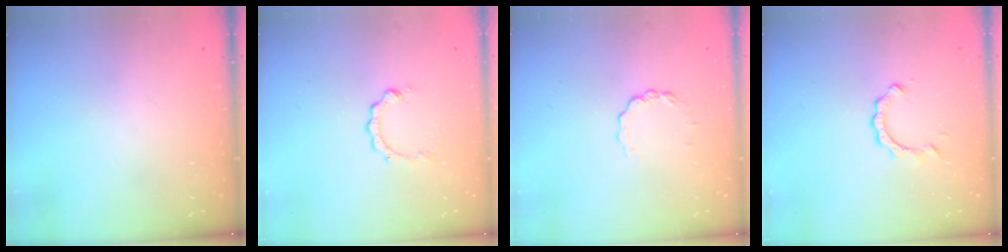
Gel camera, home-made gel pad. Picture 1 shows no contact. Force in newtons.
{"total": 2.8, "press": 2.8, "slide": 0.4}
{"total": 2.8, "press": 2.8, "slide": 0.3}
{"total": 2.4, "press": 2.4, "slide": 0.3}